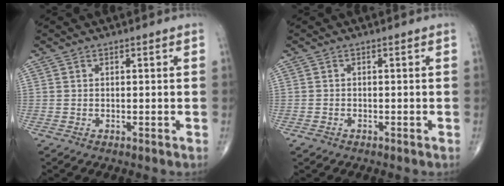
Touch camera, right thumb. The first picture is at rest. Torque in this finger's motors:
{"motor_torque": [0.76, 0.29, -0.03, -0.06, -0.02]}